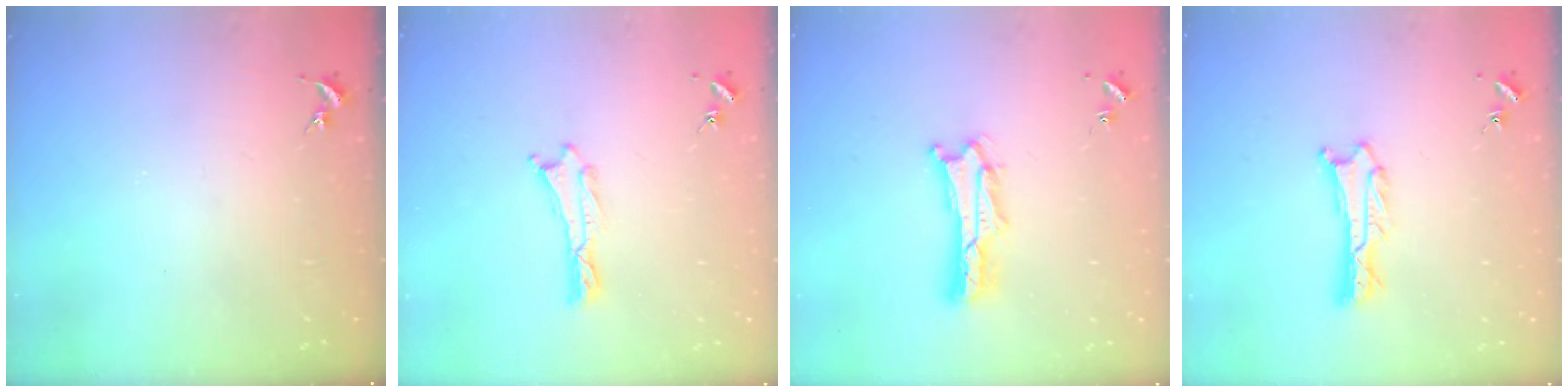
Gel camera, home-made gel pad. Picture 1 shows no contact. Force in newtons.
{"total": 0.0}
{"total": 2.1, "press": 2.1, "slide": 0.3}
{"total": 0.9, "press": 0.9, "slide": 0.1}